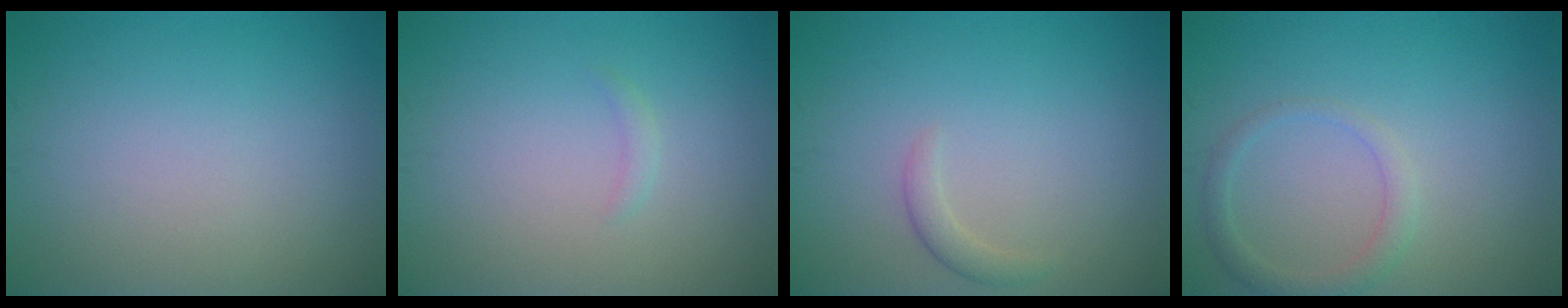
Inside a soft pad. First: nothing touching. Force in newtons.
{"total": 0.6, "press": 0.6, "slide": 0.1}
{"total": 1.2, "press": 1.2, "slide": 0.1}
{"total": 1.9, "press": 1.9, "slide": 0.1}